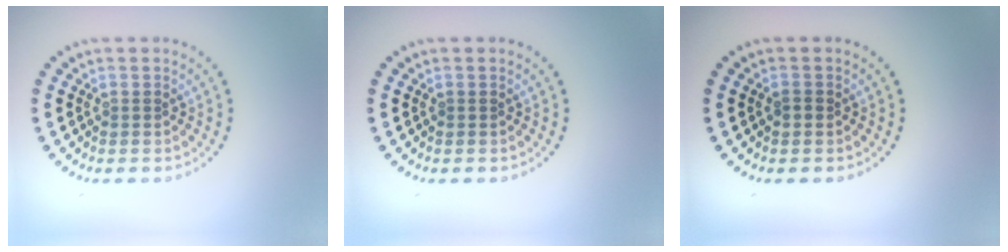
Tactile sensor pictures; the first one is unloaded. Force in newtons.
{"total": 0.0}
{"total": 0.8, "press": 0.7, "slide": 0.2}